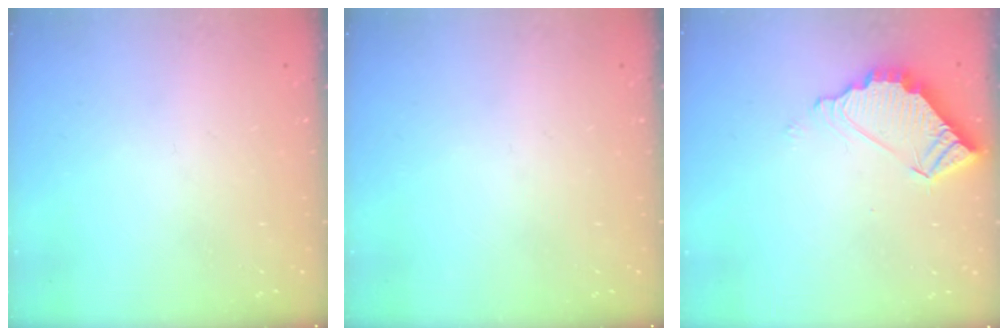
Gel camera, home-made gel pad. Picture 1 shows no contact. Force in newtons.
{"total": 0.0}
{"total": 7.2, "press": 7.2, "slide": 0.2}